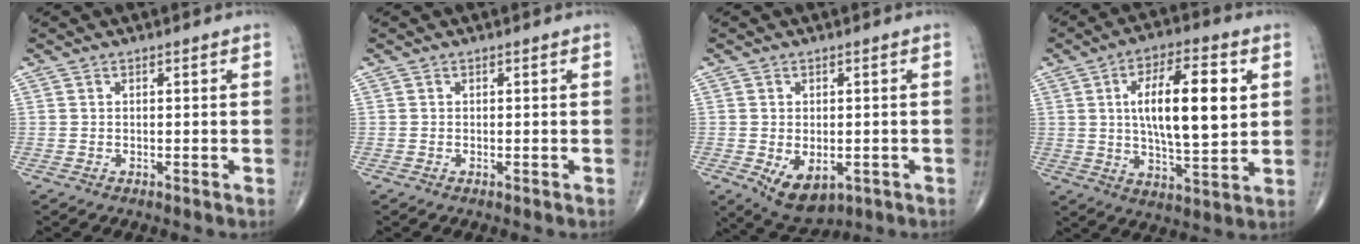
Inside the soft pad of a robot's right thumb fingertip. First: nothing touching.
{"total": 0.0}
{"total": 7.8, "force": [-2.4, 4.9, 5.6], "torque": [-0.077, -0.005, -0.023]}
{"total": 16.7, "force": [3.4, 5.9, 15.3], "torque": [-0.236, -0.006, 0.055]}